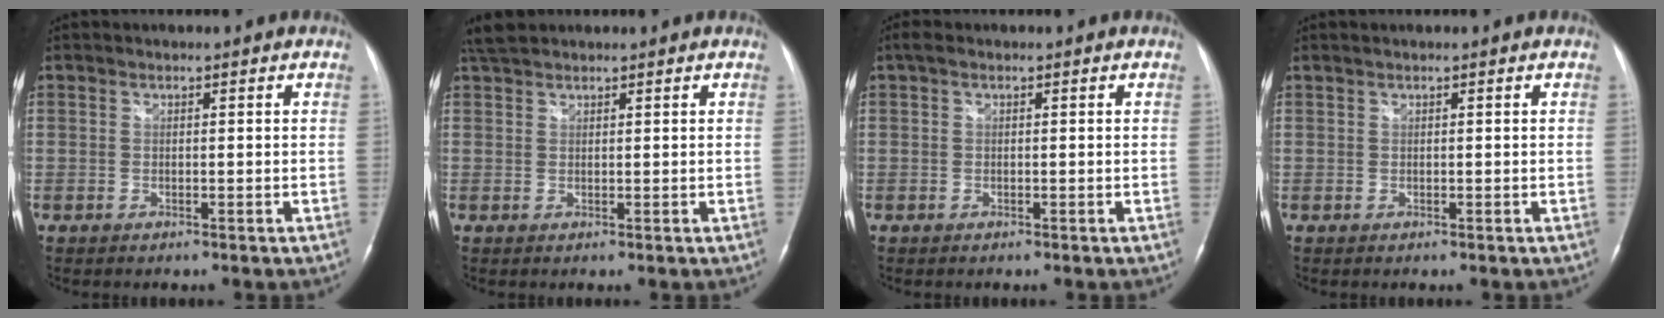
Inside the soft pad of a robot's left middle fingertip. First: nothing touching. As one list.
[{"total": 3.2, "force": [2.9, 0.7, 1.1], "torque": [-0.031, 0.019, 0.057]}, {"total": 1.1, "force": [0.5, 0.5, 0.9], "torque": [-0.022, 0.015, 0.006]}, {"total": 0.5, "force": [0.4, 0.0, 0.3], "torque": [-0.011, 0.011, 0.013]}]